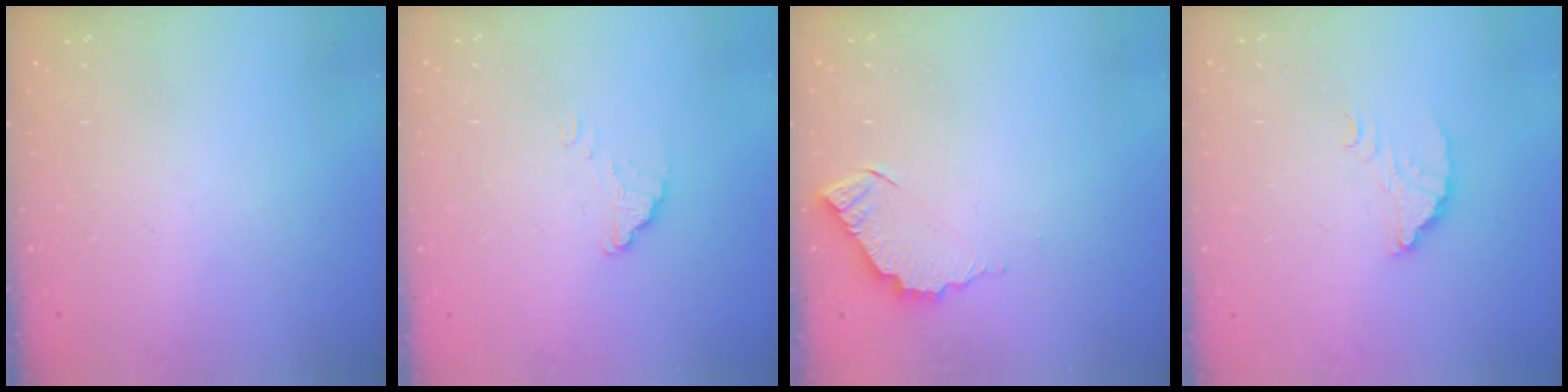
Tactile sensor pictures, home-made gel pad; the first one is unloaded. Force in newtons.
{"total": 1.6, "press": 1.6, "slide": 0.1}
{"total": 5.8, "press": 5.8, "slide": 0.3}
{"total": 3.5, "press": 3.5, "slide": 0.2}